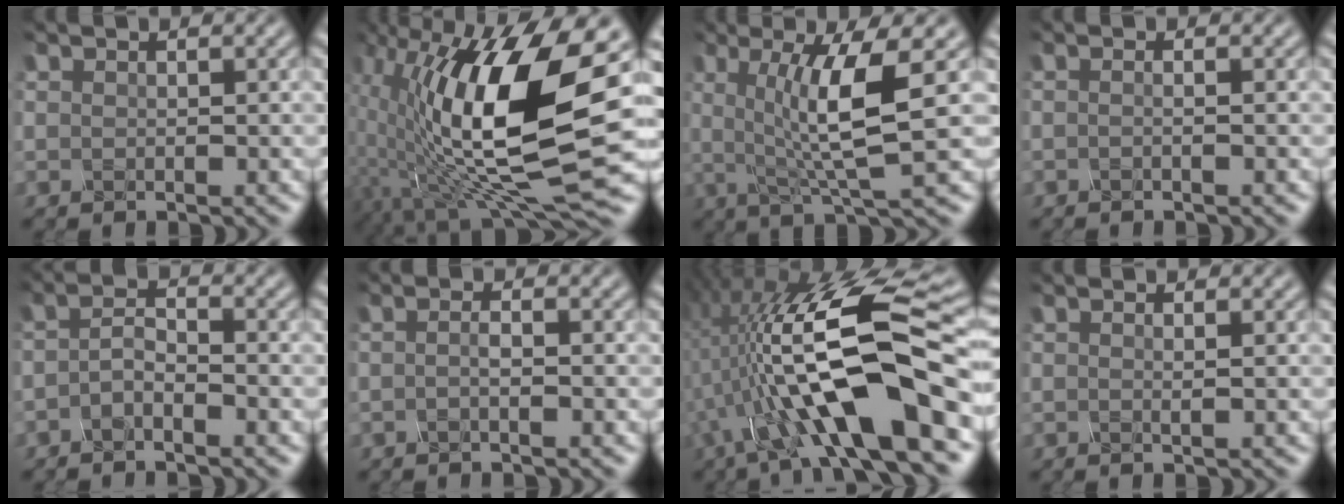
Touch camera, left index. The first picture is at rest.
{"total": 15.6, "force": [0.0, 5.5, 14.6], "torque": [-0.254, -0.013, -0.010]}
{"total": 7.0, "force": [0.2, 1.2, 6.9], "torque": [-0.109, 0.000, 0.003]}
{"total": 1.3, "force": [-0.5, 0.4, 1.1], "torque": [-0.010, 0.000, -0.022]}
{"total": 2.2, "force": [-1.6, 0.5, 1.4], "torque": [-0.027, 0.004, -0.037]}
{"total": 1.5, "force": [-0.7, 0.3, 1.3], "torque": [-0.015, 0.000, -0.020]}
{"total": 14.0, "force": [-3.6, 3.7, 13.0], "torque": [-0.216, 0.020, -0.074]}
{"total": 0.9, "force": [-0.1, 0.2, 0.9], "torque": [-0.013, 0.002, -0.008]}